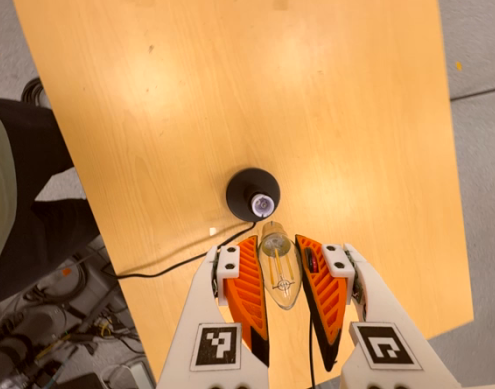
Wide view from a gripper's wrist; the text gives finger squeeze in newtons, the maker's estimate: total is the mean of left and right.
{"total": 15.7, "left": 17.1, "right": 14.4}